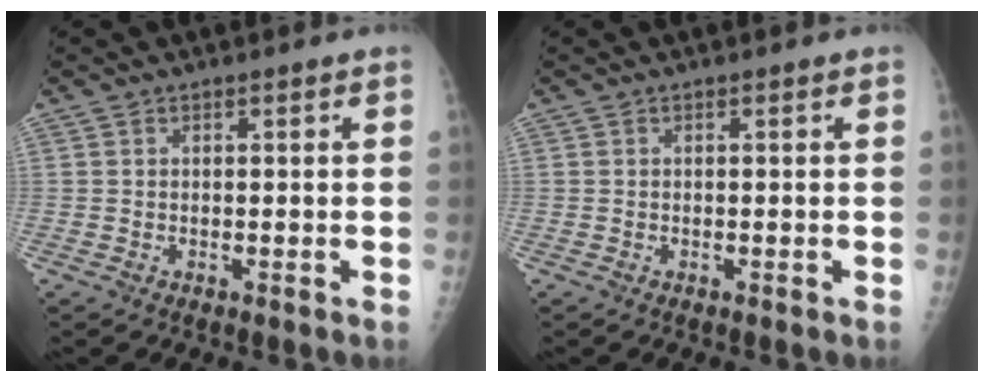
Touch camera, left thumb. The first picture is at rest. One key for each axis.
{"total": 0.0}